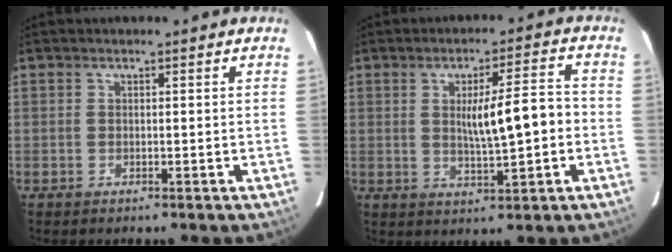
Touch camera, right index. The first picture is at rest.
{"total": 8.4, "force": [-0.3, 1.2, 8.3], "torque": [-0.131, 0.013, 0.001]}